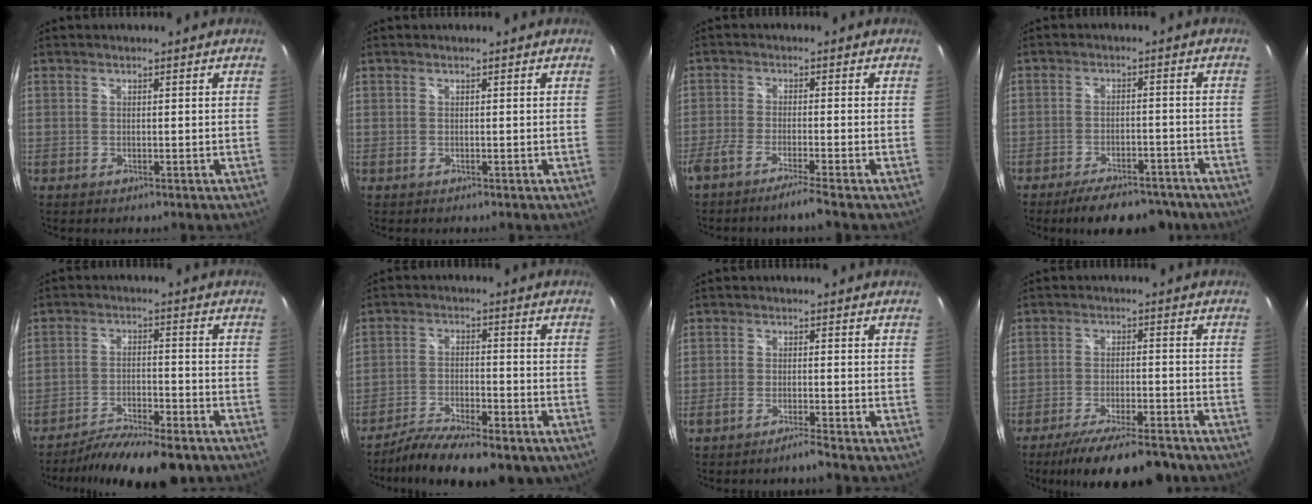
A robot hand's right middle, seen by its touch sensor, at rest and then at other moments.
{"total": 0.0}
{"total": 5.3, "force": [-4.3, -0.7, 3.0], "torque": [-0.074, -0.013, -0.081]}
{"total": 12.1, "force": [-9.6, 4.3, 5.9], "torque": [-0.115, -0.008, -0.134]}
{"total": 13.9, "force": [-11.5, 3.0, 7.3], "torque": [-0.142, -0.024, -0.182]}
{"total": 14.8, "force": [-11.0, 4.5, 8.8], "torque": [-0.170, -0.039, -0.176]}
{"total": 2.9, "force": [-2.7, -0.3, 1.1], "torque": [-0.040, -0.003, -0.053]}
{"total": 14.5, "force": [-11.9, 2.6, 7.7], "torque": [-0.148, -0.026, -0.183]}